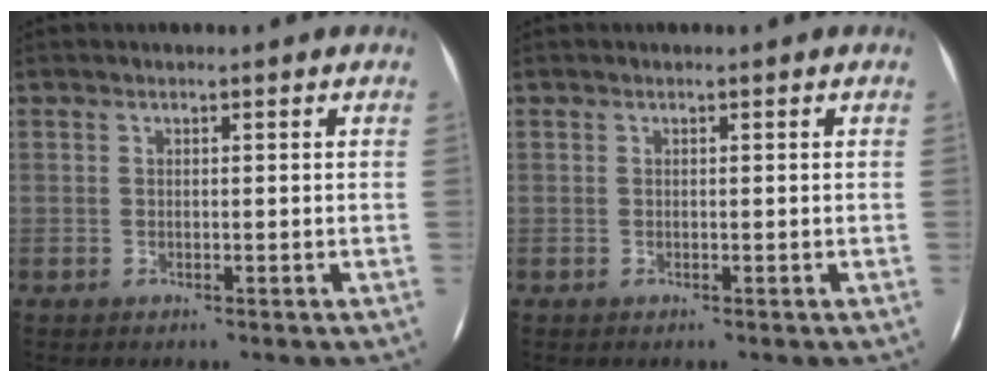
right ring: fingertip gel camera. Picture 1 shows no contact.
{"total": 0.0}